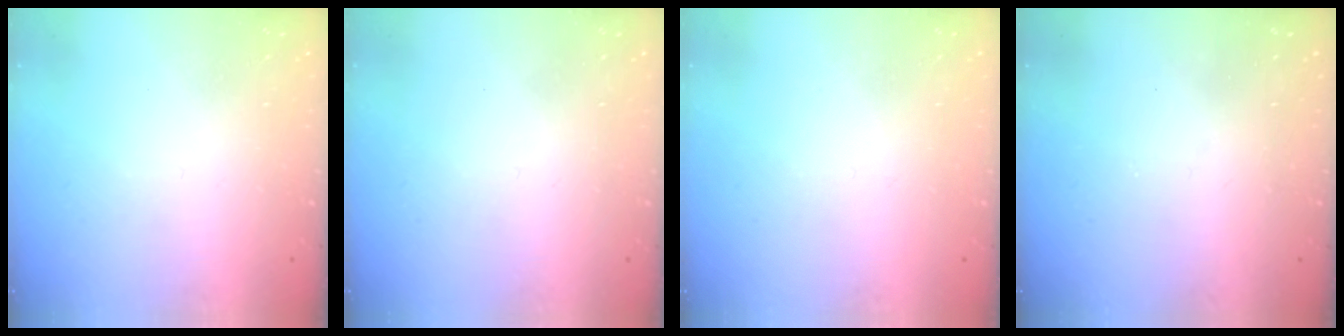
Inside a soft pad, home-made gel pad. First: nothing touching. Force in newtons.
{"total": 1.8, "press": 1.8, "slide": 0.2}
{"total": 2.8, "press": 2.8, "slide": 0.4}
{"total": 2.5, "press": 2.4, "slide": 0.4}